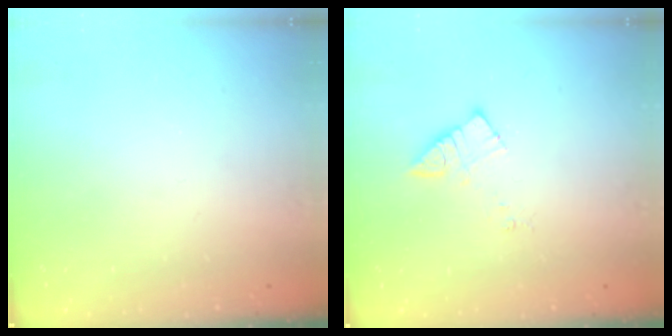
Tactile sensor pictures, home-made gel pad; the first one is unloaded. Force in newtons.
{"total": 5.0, "press": 5.0, "slide": 0.4}